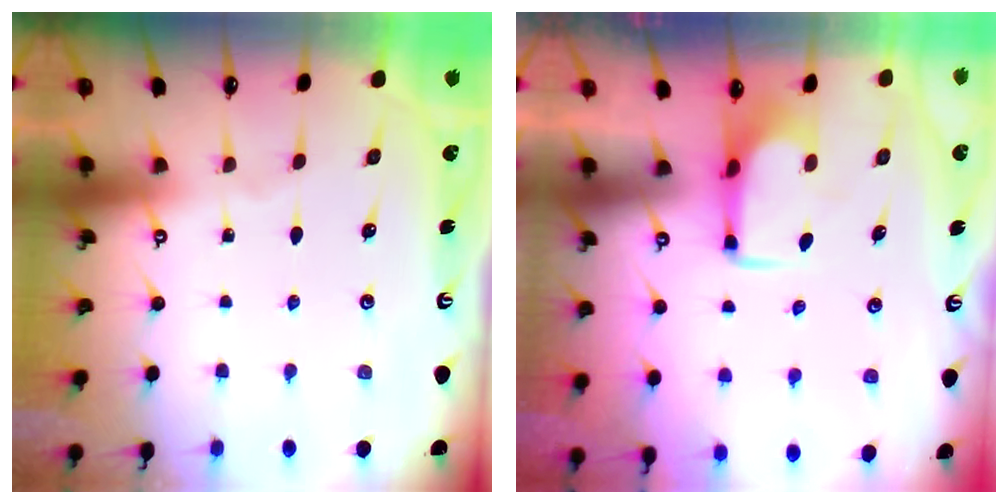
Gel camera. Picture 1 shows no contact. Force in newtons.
{"total": 2.0, "press": 1.9, "slide": 0.4}